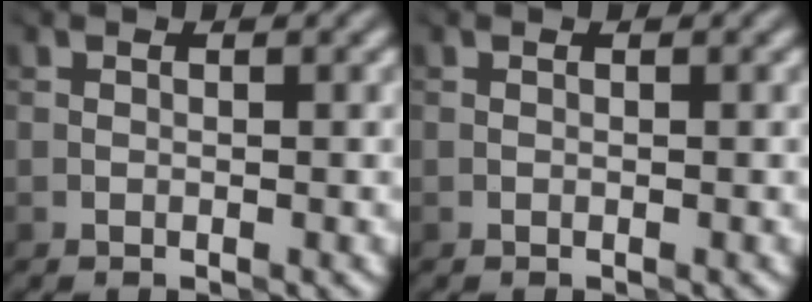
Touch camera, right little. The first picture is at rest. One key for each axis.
{"total": 0.0}